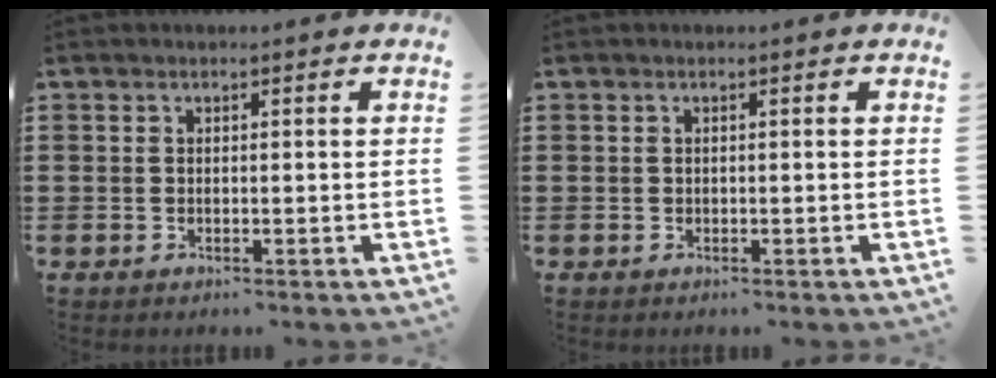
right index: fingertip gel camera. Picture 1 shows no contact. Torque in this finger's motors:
{"motor_torque": [-0.30, 0.37, 0.00, 0.00]}